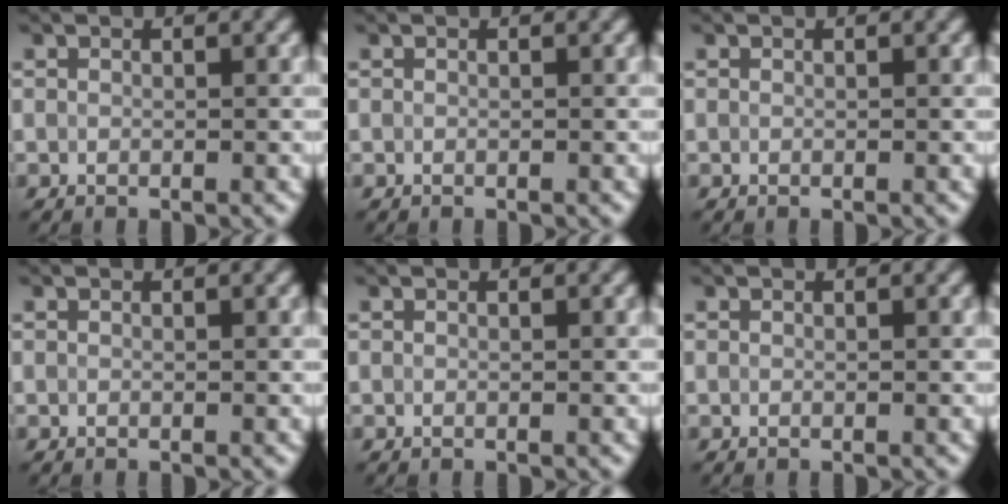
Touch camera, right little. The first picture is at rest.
{"total": 0.0}
{"total": 0.0}
{"total": 0.0}
{"total": 0.0}
{"total": 0.0}